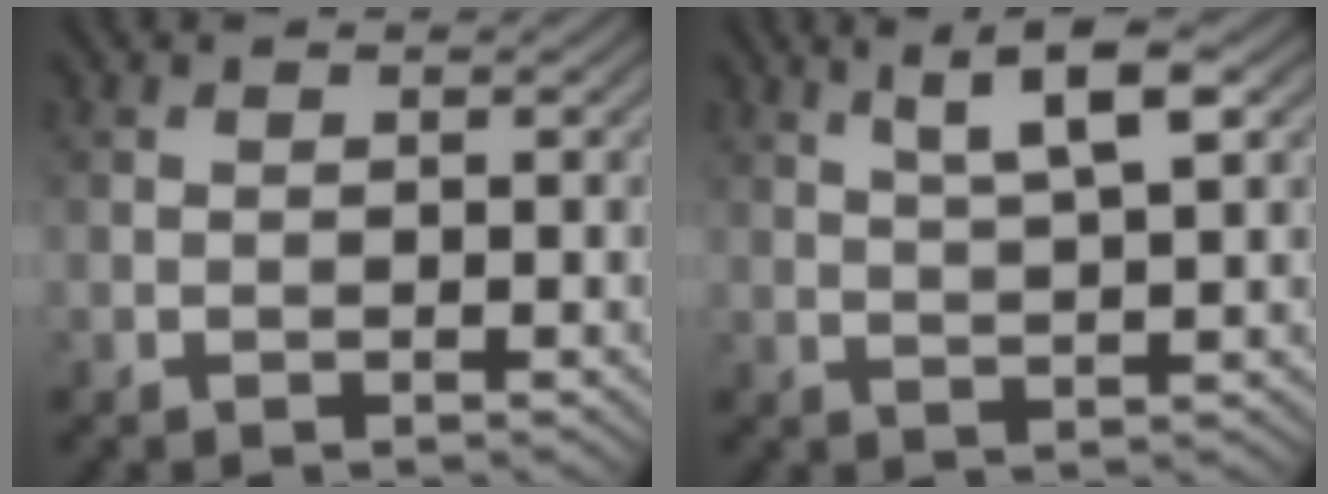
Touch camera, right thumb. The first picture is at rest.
{"total": 5.6, "force": [3.1, 0.8, 4.6], "torque": [-0.092, 0.009, 0.062]}